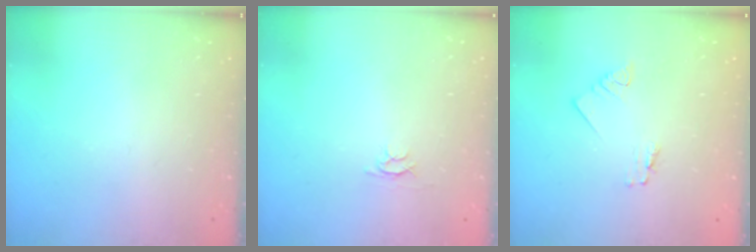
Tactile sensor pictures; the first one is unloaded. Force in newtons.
{"total": 2.4, "press": 2.4, "slide": 0.3}
{"total": 1.6, "press": 1.6, "slide": 0.1}